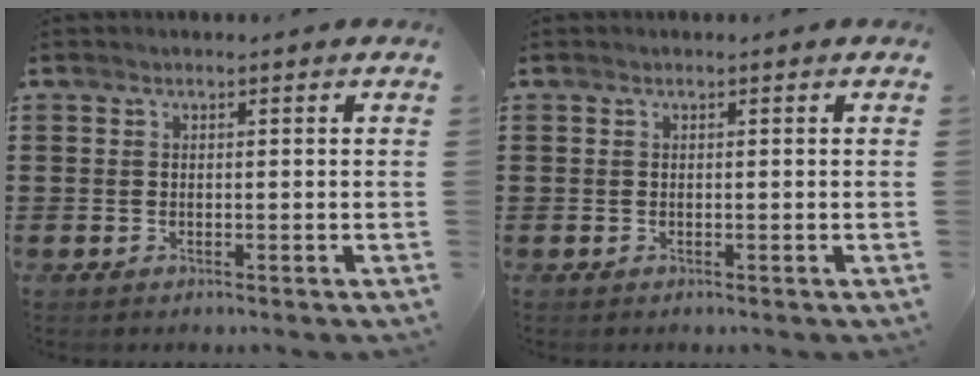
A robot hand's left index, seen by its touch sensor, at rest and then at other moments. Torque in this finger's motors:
{"motor_torque": [0.00, 0.00, 0.00, 0.00]}